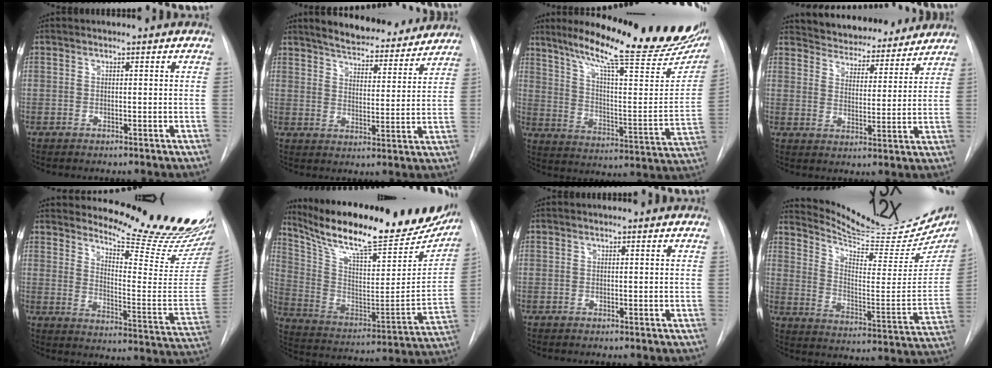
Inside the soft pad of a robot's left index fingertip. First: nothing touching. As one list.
[{"total": 16.4, "force": [15.0, 3.7, 5.3], "torque": [-0.064, -0.011, 0.197]}, {"total": 28.1, "force": [22.0, 3.6, 17.1], "torque": [-0.254, -0.044, 0.296]}, {"total": 15.2, "force": [14.3, 4.1, 3.0], "torque": [-0.030, -0.001, 0.193]}, {"total": 20.6, "force": [19.6, 0.0, 6.4], "torque": [-0.100, -0.144, 0.245]}, {"total": 29.2, "force": [24.4, 6.6, 14.7], "torque": [-0.246, -0.035, 0.352]}, {"total": 0.0}, {"total": 25.1, "force": [22.6, 4.1, 10.0], "torque": [-0.150, -0.083, 0.299]}]